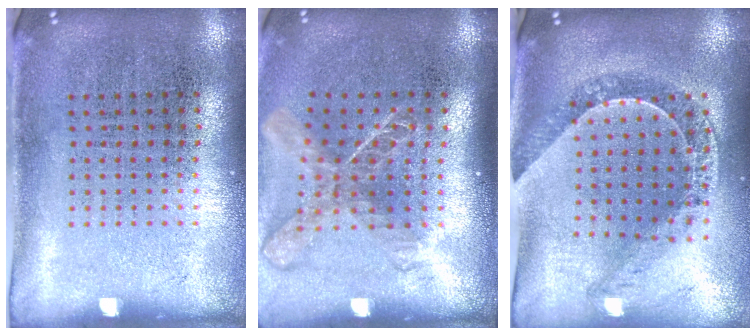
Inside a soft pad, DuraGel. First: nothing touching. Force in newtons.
{"total": 1.8, "press": 1.4, "slide": 1.2}
{"total": 1.1, "press": 1.1, "slide": 0.2}